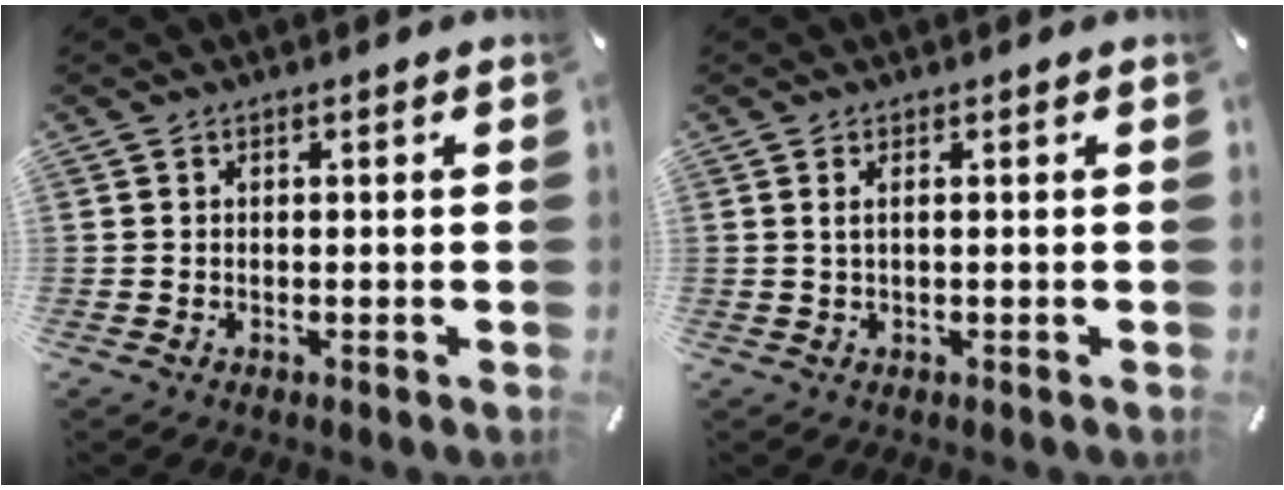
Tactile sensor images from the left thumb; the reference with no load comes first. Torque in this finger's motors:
{"motor_torque": [-0.10, -0.24, 0.10, -0.14, 0.06]}